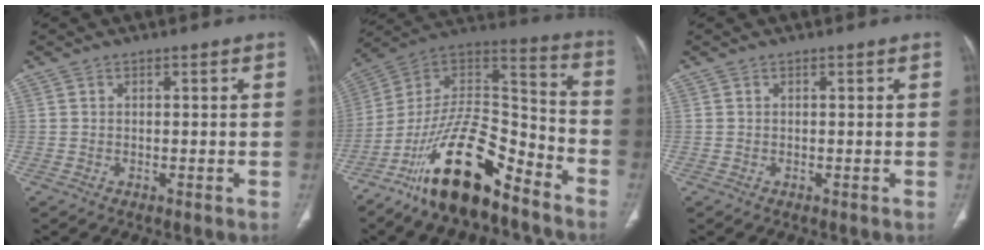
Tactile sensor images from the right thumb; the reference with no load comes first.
{"total": 20.4, "force": [-13.7, 7.4, 13.2], "torque": [-0.217, 0.094, -0.243]}
{"total": 0.0}